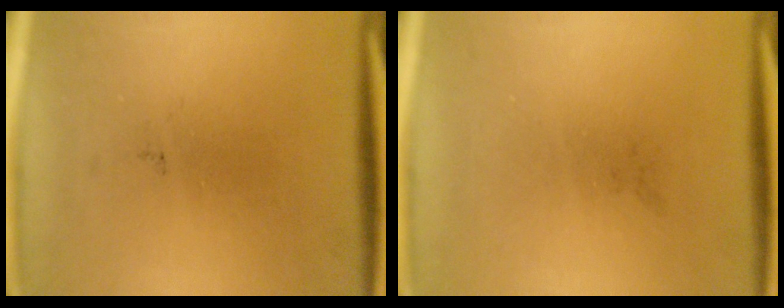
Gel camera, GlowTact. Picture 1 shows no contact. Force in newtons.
{"total": 0.0}